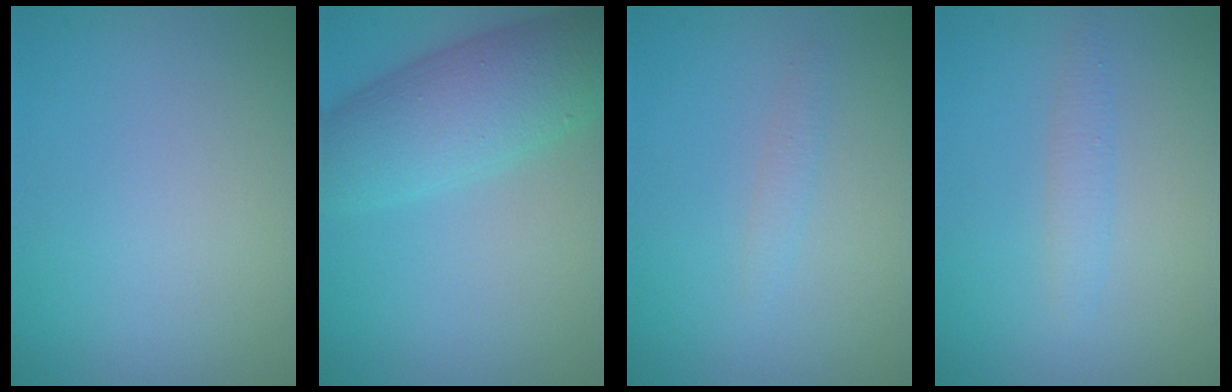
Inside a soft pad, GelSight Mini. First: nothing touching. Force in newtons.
{"total": 7.3, "press": 7.3, "slide": 0.2}
{"total": 0.9, "press": 0.9, "slide": 0.0}
{"total": 1.3, "press": 1.3, "slide": 0.0}